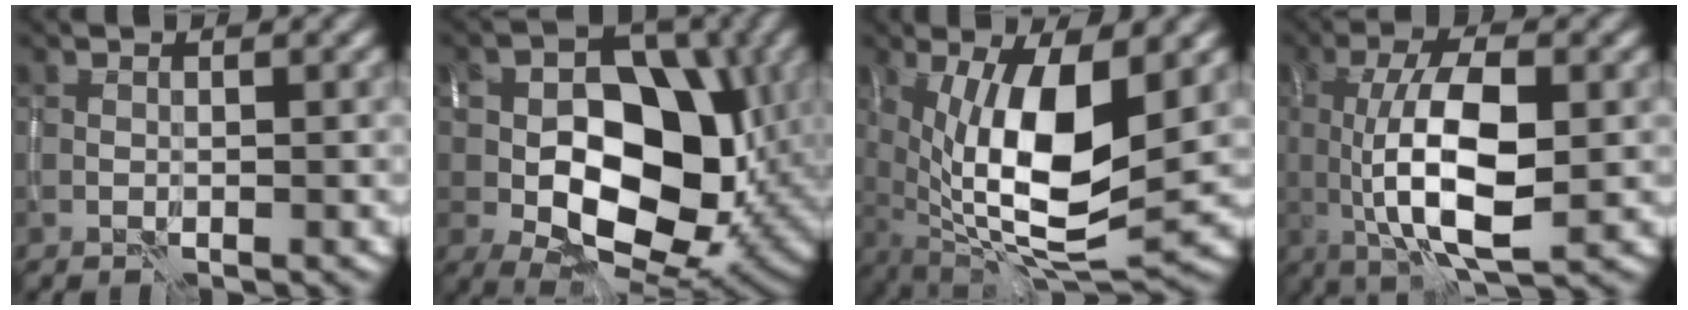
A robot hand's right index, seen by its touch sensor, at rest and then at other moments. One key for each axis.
{"total": 14.2, "fx": -0.8, "fy": 9.6, "fz": 10.4, "tx": -0.143, "ty": 0.004, "tz": -0.015}
{"total": 11.6, "fx": 1.0, "fy": 4.1, "fz": 10.8, "tx": -0.186, "ty": -0.011, "tz": 0.017}
{"total": 8.7, "fx": 0.1, "fy": 3.1, "fz": 8.2, "tx": -0.151, "ty": -0.001, "tz": 0.002}